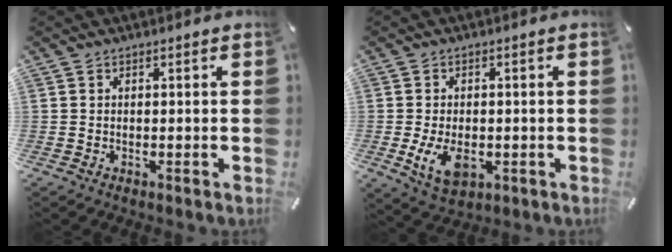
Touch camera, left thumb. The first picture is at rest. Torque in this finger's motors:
{"motor_torque": [0.93, 2.45, 0.86, 0.08, 0.11]}